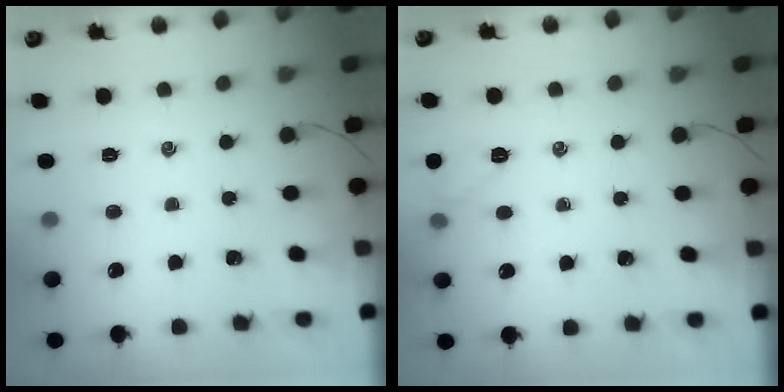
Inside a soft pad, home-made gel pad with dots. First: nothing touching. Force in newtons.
{"total": 5.6, "press": 5.4, "slide": 1.4}